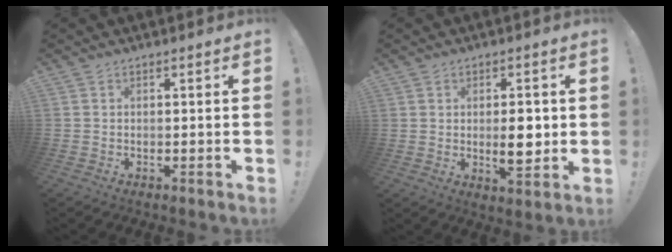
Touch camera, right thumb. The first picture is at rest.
{"total": 6.9, "force": [0.6, 4.9, 4.8], "torque": [-0.057, -0.004, 0.009]}